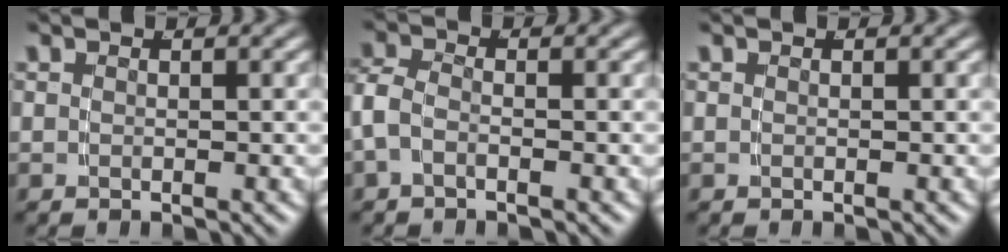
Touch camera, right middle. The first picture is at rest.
{"total": 3.1, "force": [-0.4, 2.6, 1.8], "torque": [-0.054, -0.011, -0.008]}
{"total": 0.0}